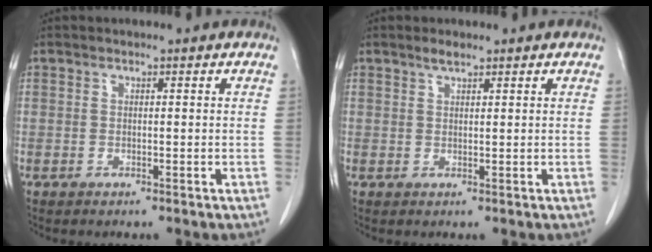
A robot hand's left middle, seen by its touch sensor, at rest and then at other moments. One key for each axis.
{"total": 1.4, "fx": 1.1, "fy": 0.3, "fz": 0.7, "tx": -0.017, "ty": -0.001, "tz": 0.021}